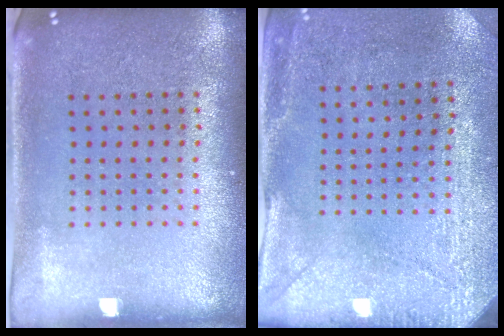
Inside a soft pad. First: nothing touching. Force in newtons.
{"total": 2.9, "press": 2.5, "slide": 1.5}